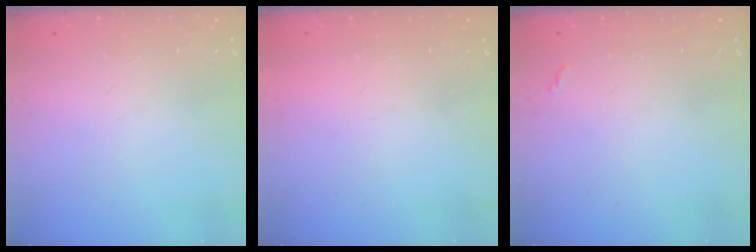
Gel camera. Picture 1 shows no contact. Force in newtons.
{"total": 1.5, "press": 1.5, "slide": 0.1}
{"total": 3.2, "press": 3.2, "slide": 0.5}